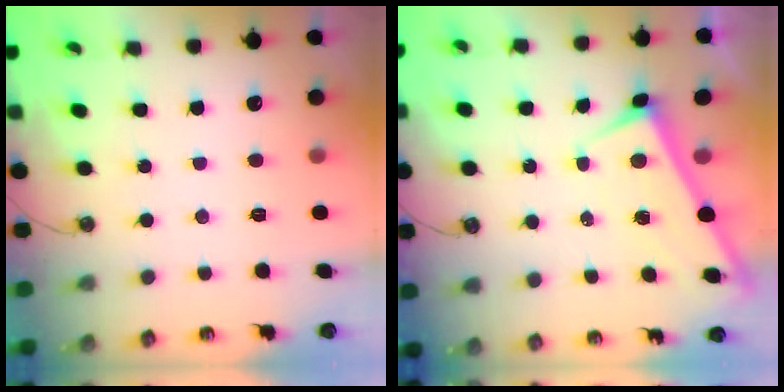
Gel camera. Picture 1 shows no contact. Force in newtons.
{"total": 1.8, "press": 1.8, "slide": 0.1}